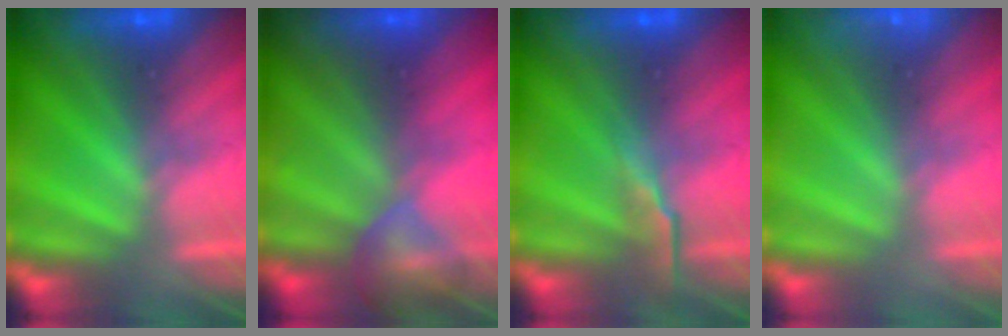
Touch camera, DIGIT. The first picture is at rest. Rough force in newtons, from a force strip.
{"total": 6.9}
{"total": 2.6}
{"total": 2.3}